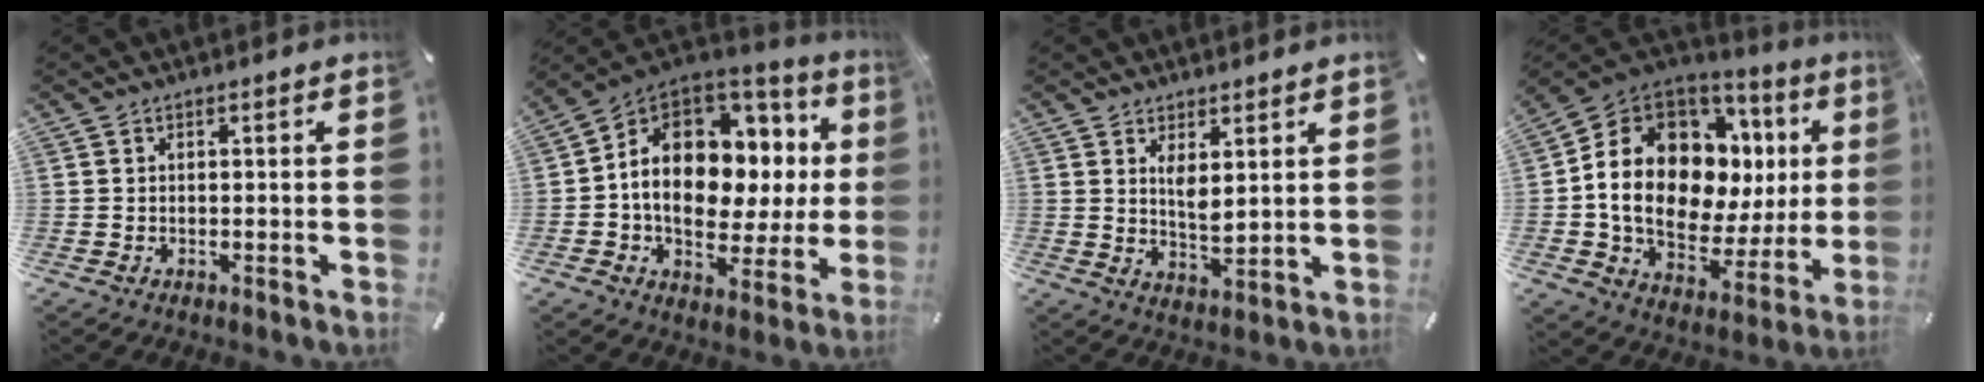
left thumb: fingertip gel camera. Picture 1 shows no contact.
{"total": 15.3, "force": [1.8, 11.0, 10.5], "torque": [-0.168, -0.023, 0.028]}
{"total": 4.9, "force": [3.1, 2.0, 3.2], "torque": [-0.055, -0.020, 0.053]}
{"total": 17.4, "force": [3.2, 13.0, 11.2], "torque": [-0.201, -0.033, 0.058]}